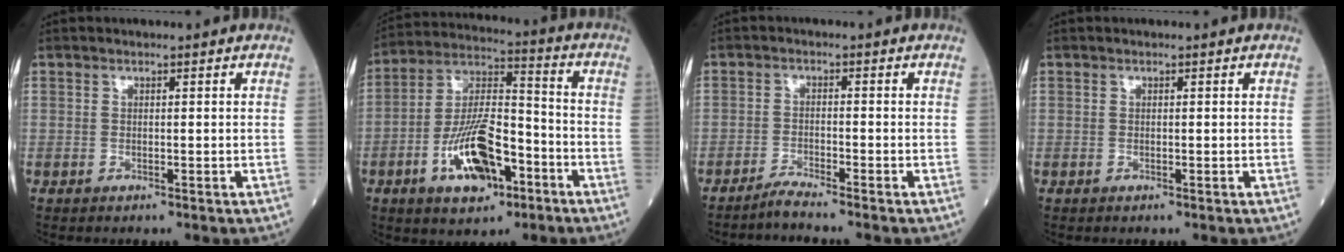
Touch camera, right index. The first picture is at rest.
{"total": 13.8, "force": [-5.7, 5.5, 11.2], "torque": [-0.218, 0.008, -0.098]}
{"total": 2.8, "force": [-2.6, -1.0, 0.4], "torque": [-0.011, -0.011, -0.055]}
{"total": 0.0}